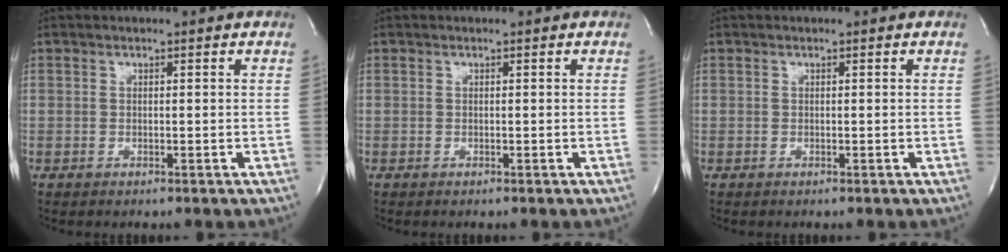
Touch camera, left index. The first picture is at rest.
{"total": 0.0}
{"total": 0.0}